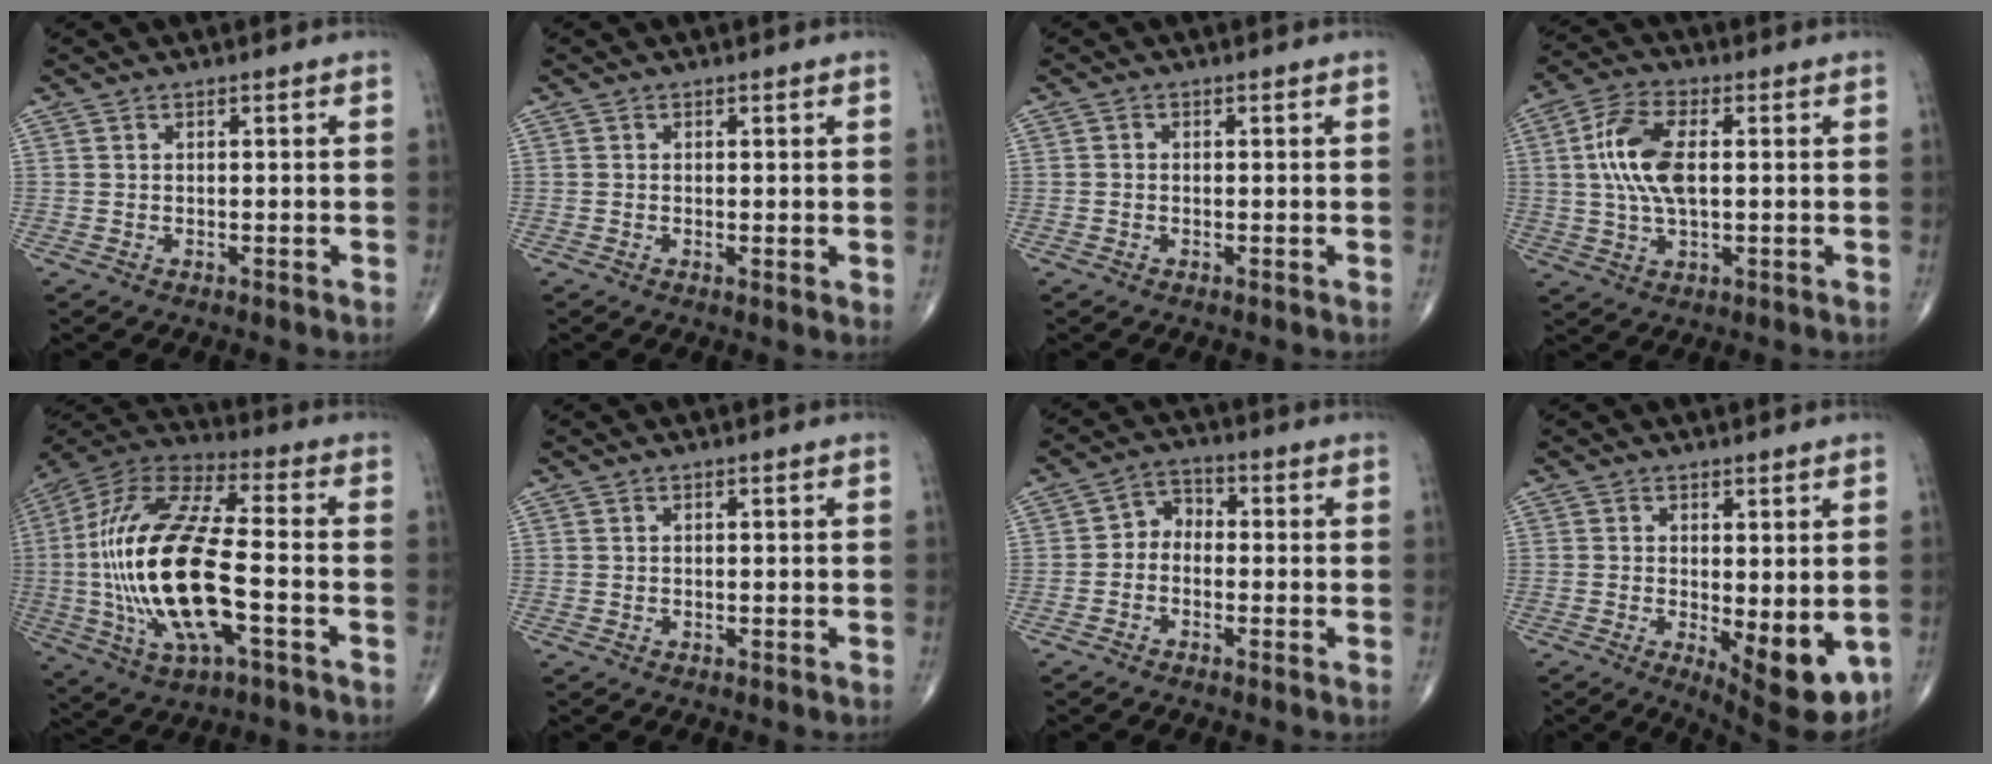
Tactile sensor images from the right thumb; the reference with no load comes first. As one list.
[{"total": 1.2, "force": [0.1, 0.4, 1.2], "torque": [-0.022, -0.006, -0.003]}, {"total": 0.6, "force": [-0.2, 0.5, 0.2], "torque": [-0.002, 0.001, -0.008]}, {"total": 10.8, "force": [1.2, 5.1, 9.5], "torque": [-0.201, 0.010, 0.021]}, {"total": 24.9, "force": [-3.8, 9.0, 22.9], "torque": [-0.498, 0.020, -0.062]}, {"total": 0.0}, {"total": 4.2, "force": [-1.0, 3.3, 2.5], "torque": [-0.023, 0.023, -0.035]}, {"total": 10.5, "force": [-2.2, 4.0, 9.5], "torque": [-0.118, -0.024, -0.018]}]